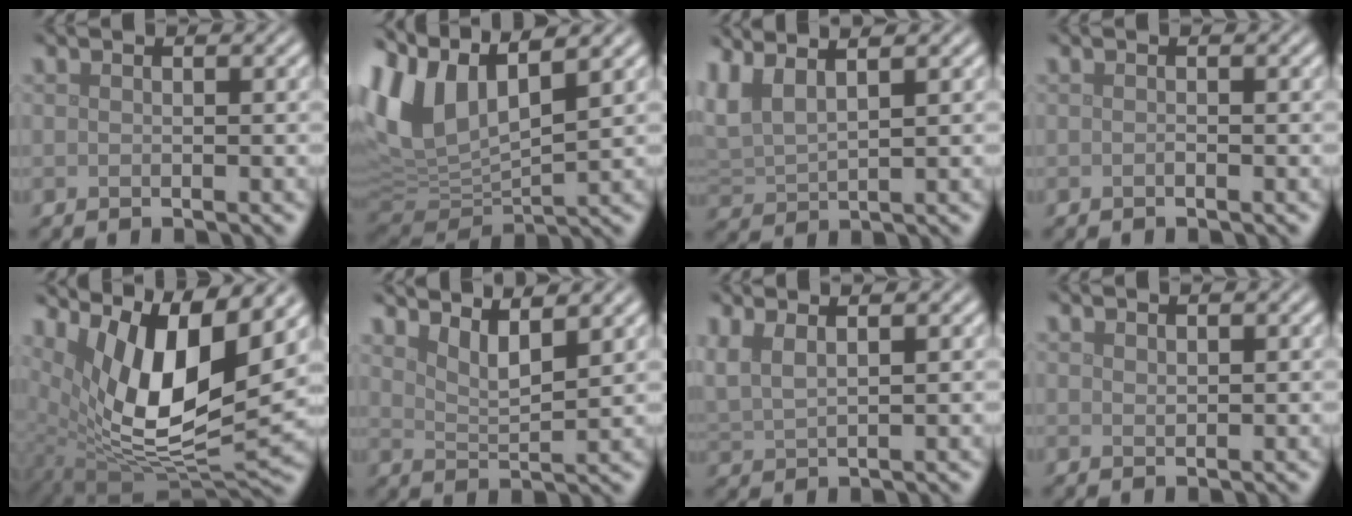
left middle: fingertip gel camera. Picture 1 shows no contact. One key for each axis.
{"total": 9.0, "fx": 4.3, "fy": 4.4, "fz": 6.5, "tx": -0.158, "ty": 0.010, "tz": 0.084}
{"total": 3.1, "fx": 2.2, "fy": 0.8, "fz": 2.1, "tx": -0.054, "ty": 0.011, "tz": 0.048}
{"total": 0.0}
{"total": 11.6, "fx": 5.1, "fy": 4.1, "fz": 9.6, "tx": -0.172, "ty": -0.005, "tz": 0.097}
{"total": 3.1, "fx": 2.4, "fy": 0.6, "fz": 1.9, "tx": -0.034, "ty": -0.009, "tz": 0.046}
{"total": 3.1, "fx": 2.0, "fy": 1.0, "fz": 2.1, "tx": -0.053, "ty": 0.007, "tz": 0.043}
{"total": 0.5, "fx": 0.4, "fy": 0.2, "fz": 0.2, "tx": -0.007, "ty": -0.001, "tz": 0.010}